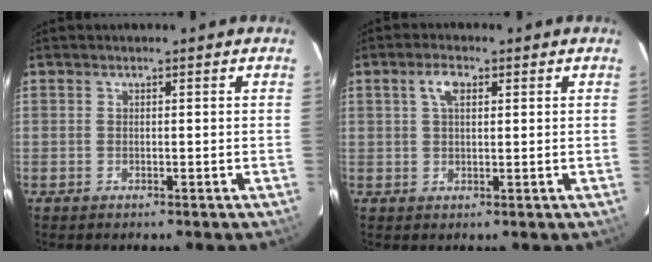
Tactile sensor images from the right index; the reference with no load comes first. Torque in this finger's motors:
{"motor_torque": [0.19, -0.10, 0.20, 0.06]}